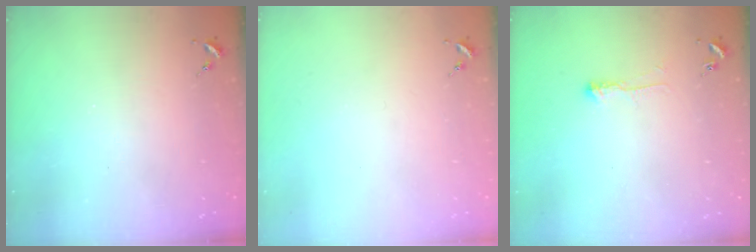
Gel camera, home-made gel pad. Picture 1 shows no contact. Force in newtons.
{"total": 0.0}
{"total": 3.9, "press": 3.8, "slide": 0.6}